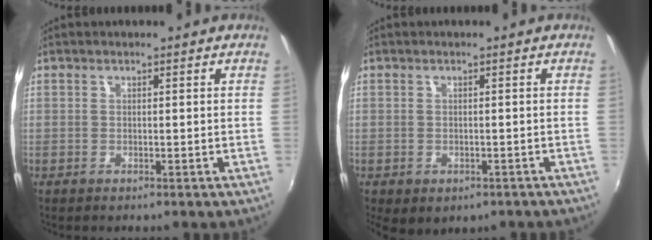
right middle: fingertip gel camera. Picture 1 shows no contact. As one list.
[{"total": 3.9, "force": [-1.9, 2.6, 2.2], "torque": [-0.043, -0.015, -0.018]}]